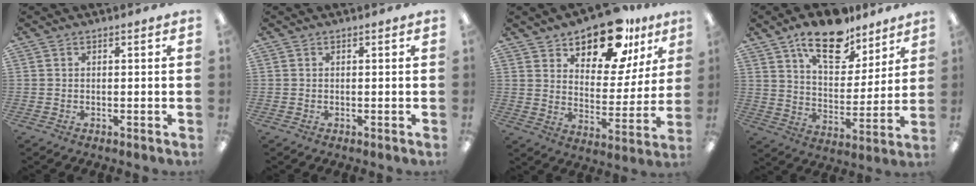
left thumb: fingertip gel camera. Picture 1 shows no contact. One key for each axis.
{"total": 0.0}
{"total": 17.0, "fx": 12.8, "fy": 7.8, "fz": 8.0, "tx": -0.125, "ty": -0.080, "tz": 0.222}
{"total": 16.3, "fx": 11.7, "fy": 7.7, "fz": 8.4, "tx": -0.129, "ty": -0.058, "tz": 0.202}